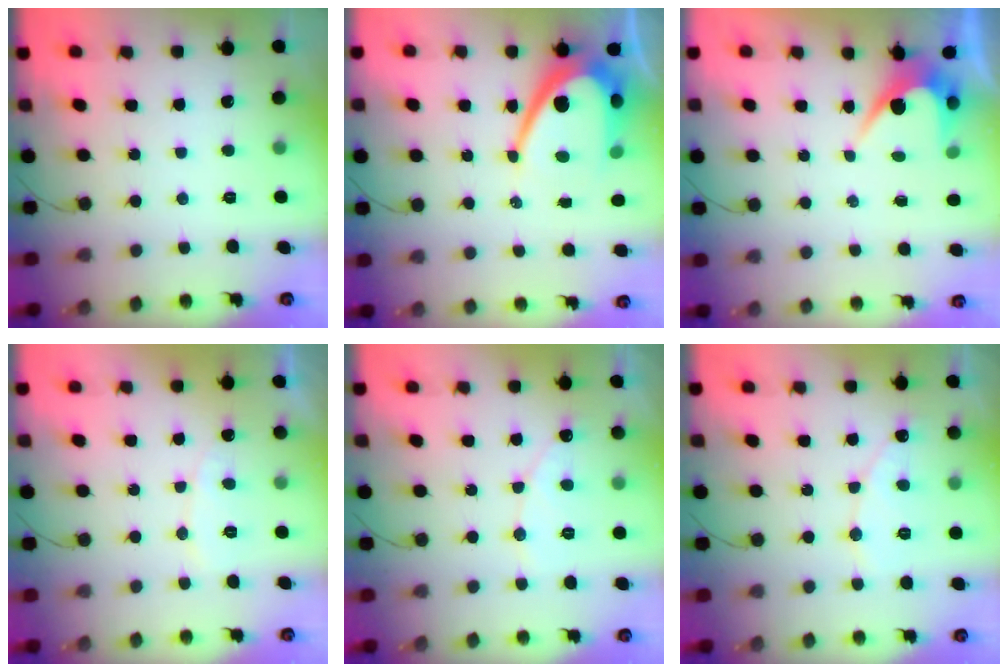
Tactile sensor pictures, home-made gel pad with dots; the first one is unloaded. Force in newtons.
{"total": 14.9, "press": 14.9, "slide": 1.3}
{"total": 5.2, "press": 5.1, "slide": 0.2}
{"total": 5.7, "press": 5.7, "slide": 0.3}
{"total": 7.0, "press": 6.9, "slide": 0.4}
{"total": 6.4, "press": 6.4, "slide": 0.6}